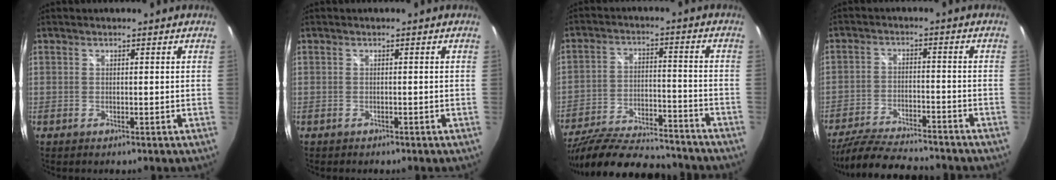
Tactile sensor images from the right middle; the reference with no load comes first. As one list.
[{"total": 0.6, "force": [-0.5, 0.3, 0.0], "torque": [-0.003, -0.002, -0.008]}, {"total": 23.0, "force": [-19.8, 5.8, 10.2], "torque": [-0.197, -0.035, -0.297]}, {"total": 15.4, "force": [-13.5, 3.1, 6.7], "torque": [-0.147, -0.019, -0.218]}]